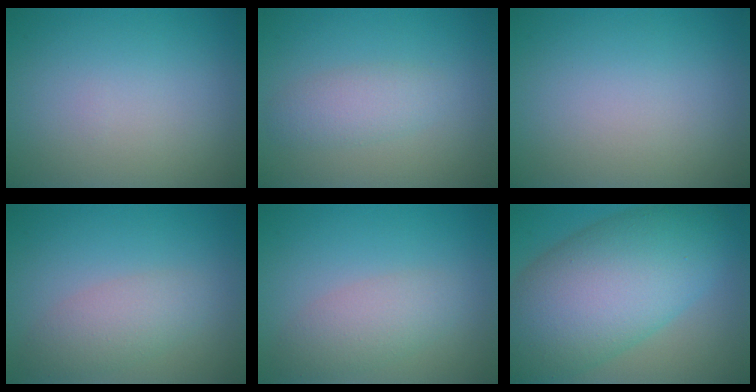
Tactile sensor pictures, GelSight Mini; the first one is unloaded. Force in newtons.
{"total": 2.3, "press": 2.3, "slide": 0.0}
{"total": 0.0}
{"total": 2.8, "press": 2.8, "slide": 0.2}
{"total": 2.8, "press": 2.8, "slide": 0.2}
{"total": 12.6, "press": 12.6, "slide": 0.5}